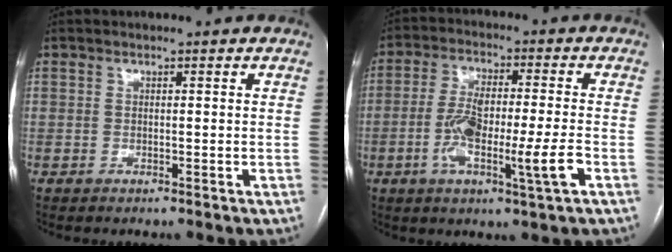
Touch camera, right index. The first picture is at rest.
{"total": 11.4, "force": [-3.3, 1.1, 10.8], "torque": [-0.196, -0.001, -0.059]}